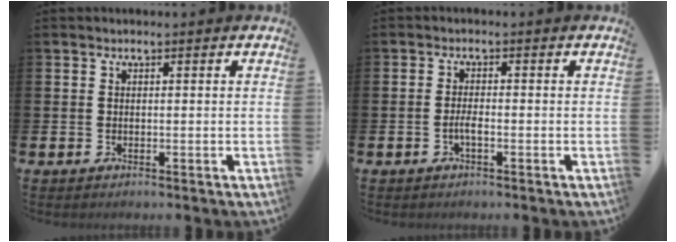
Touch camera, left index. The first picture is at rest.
{"total": 1.5, "force": [-0.7, 0.3, 1.3], "torque": [-0.024, 0.000, -0.013]}